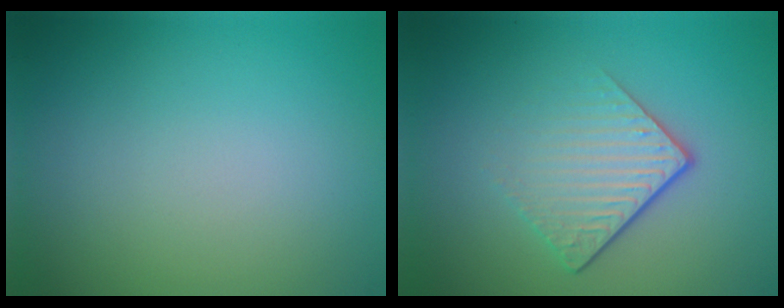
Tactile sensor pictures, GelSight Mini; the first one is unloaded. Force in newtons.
{"total": 4.2, "press": 2.6, "slide": 3.3}